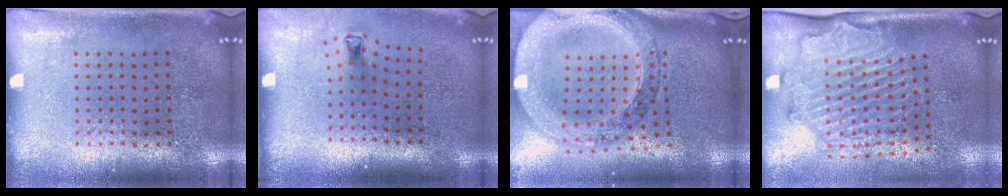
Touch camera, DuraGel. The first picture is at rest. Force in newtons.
{"total": 0.7, "press": 0.3, "slide": 0.7}
{"total": 2.8, "press": 2.4, "slide": 1.4}
{"total": 2.2, "press": 2.1, "slide": 0.1}